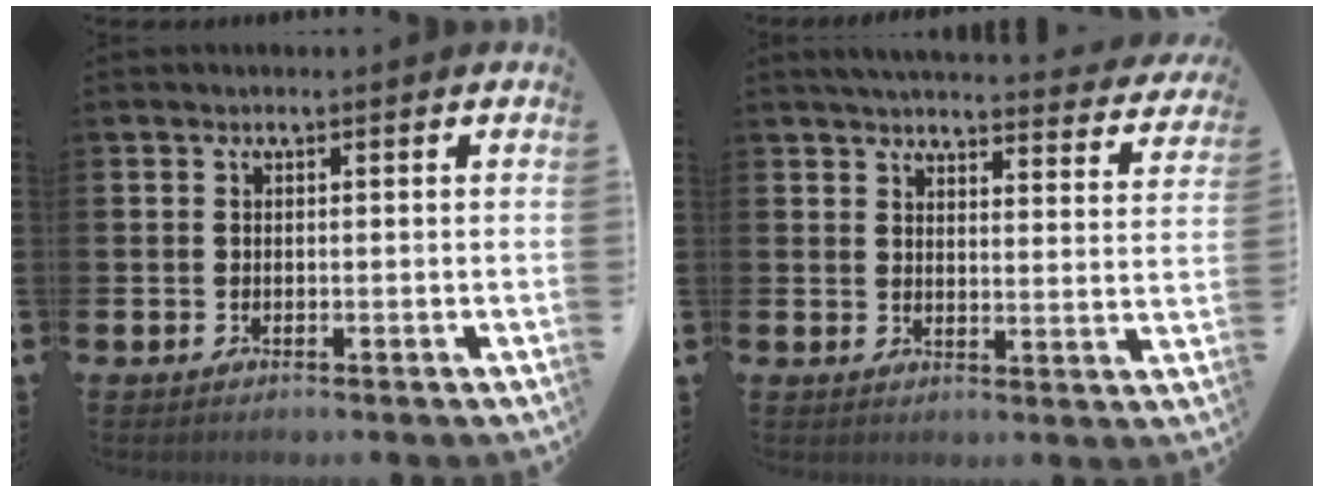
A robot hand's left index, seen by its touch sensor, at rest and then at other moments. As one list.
[{"total": 4.6, "force": [4.5, 0.5, 0.9], "torque": [-0.027, -0.036, 0.075]}]